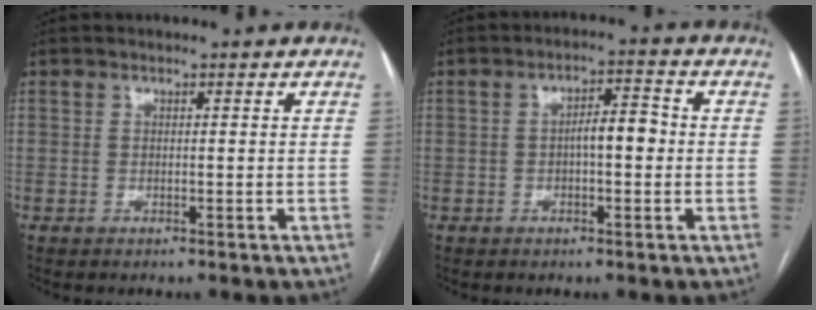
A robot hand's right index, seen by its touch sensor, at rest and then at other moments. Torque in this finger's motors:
{"motor_torque": [0.70, -0.20, 0.31, 0.07]}